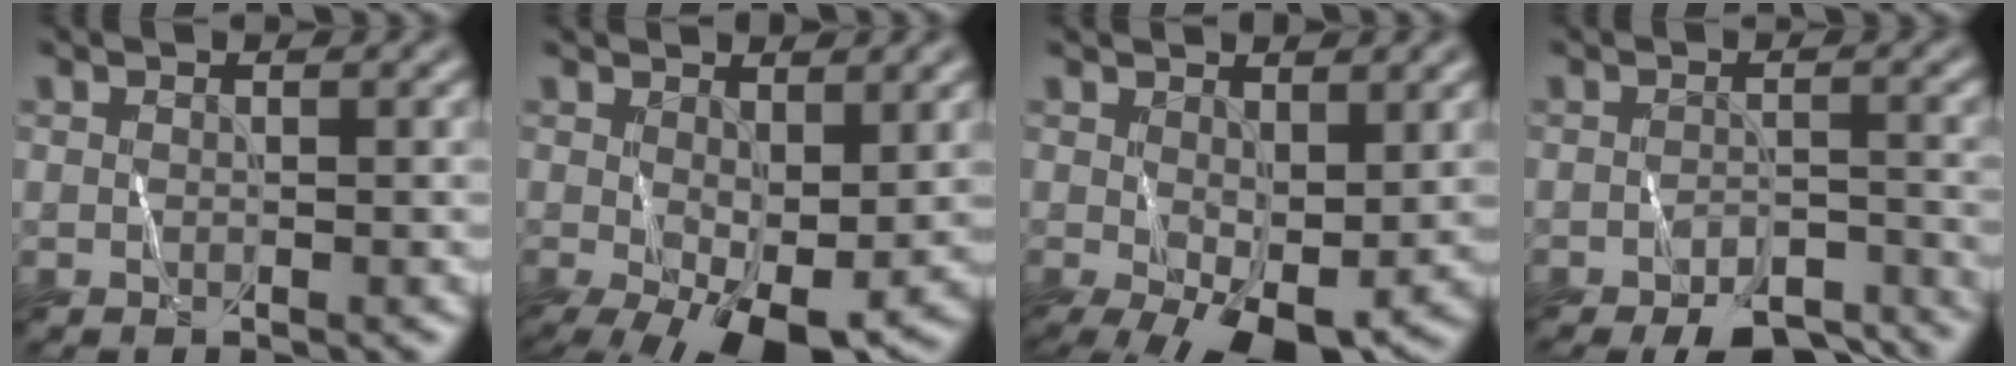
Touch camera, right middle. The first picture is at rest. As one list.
[{"total": 7.8, "force": [-1.6, 3.2, 6.9], "torque": [-0.120, -0.007, -0.018]}, {"total": 6.7, "force": [-1.3, 2.9, 5.9], "torque": [-0.106, -0.009, -0.015]}, {"total": 5.6, "force": [-4.5, 1.9, 2.8], "torque": [-0.044, -0.010, -0.061]}]